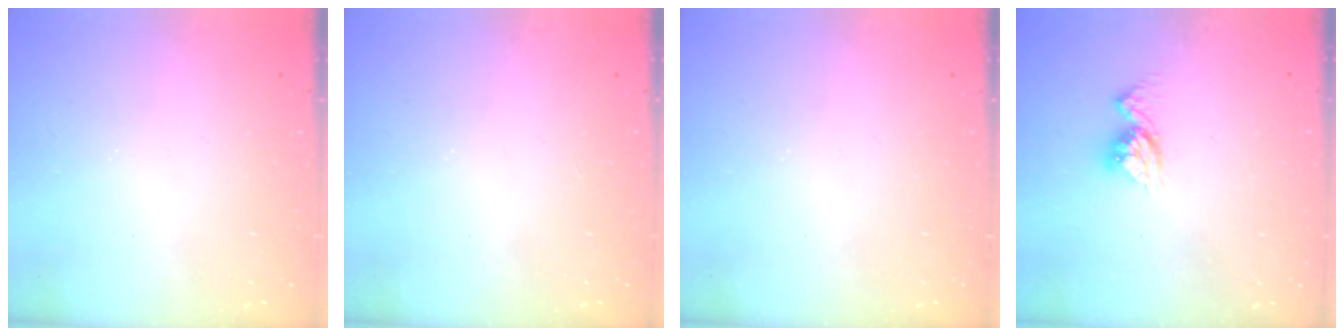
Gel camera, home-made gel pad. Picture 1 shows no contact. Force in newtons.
{"total": 1.7, "press": 1.7, "slide": 0.2}
{"total": 0.0}
{"total": 9.2, "press": 9.2, "slide": 0.8}